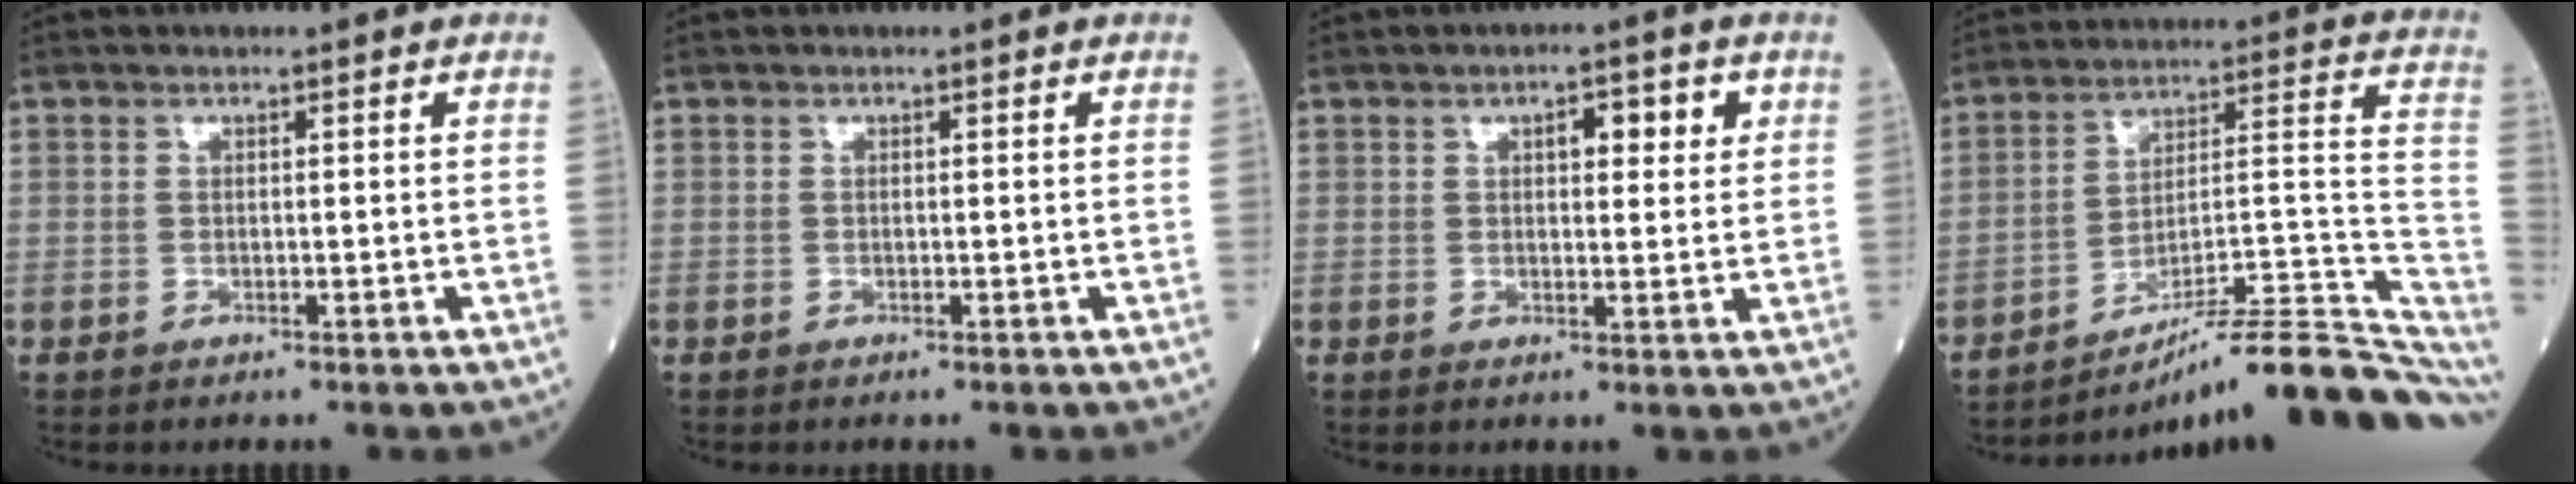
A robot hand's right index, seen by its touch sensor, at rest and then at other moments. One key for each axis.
{"total": 0.0}
{"total": 4.4, "fx": 1.8, "fy": 1.7, "fz": 3.7, "tx": -0.048, "ty": 0.008, "tz": 0.023}
{"total": 20.9, "fx": -16.2, "fy": 1.9, "fz": 13.1, "tx": -0.112, "ty": 0.037, "tz": -0.238}